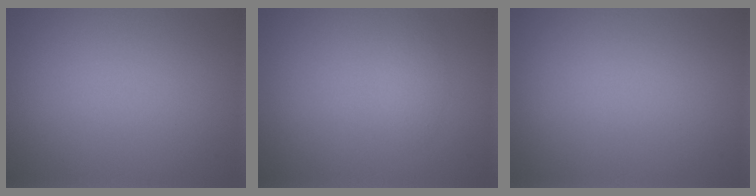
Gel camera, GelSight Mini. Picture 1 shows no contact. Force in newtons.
{"total": 1.0, "press": 1.0, "slide": 0.1}
{"total": 0.0}